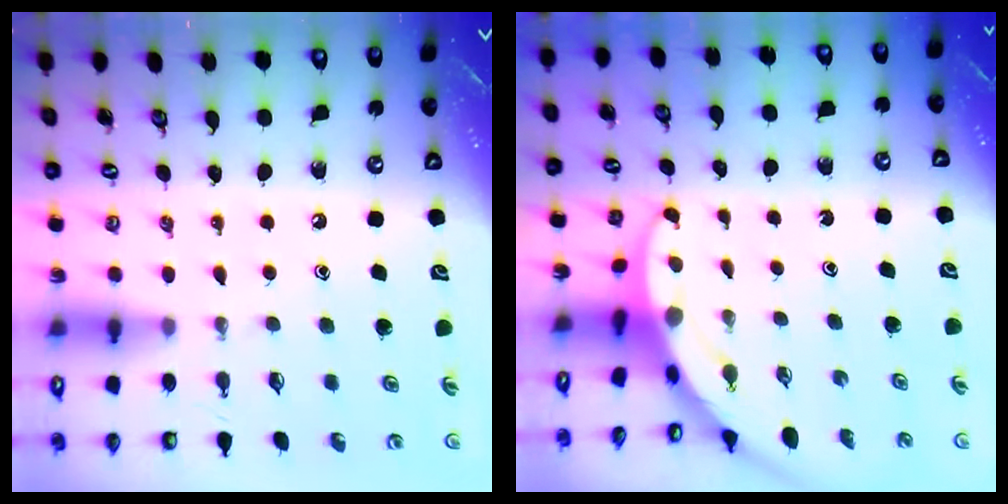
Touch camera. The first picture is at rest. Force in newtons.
{"total": 3.1, "press": 3.1, "slide": 0.3}